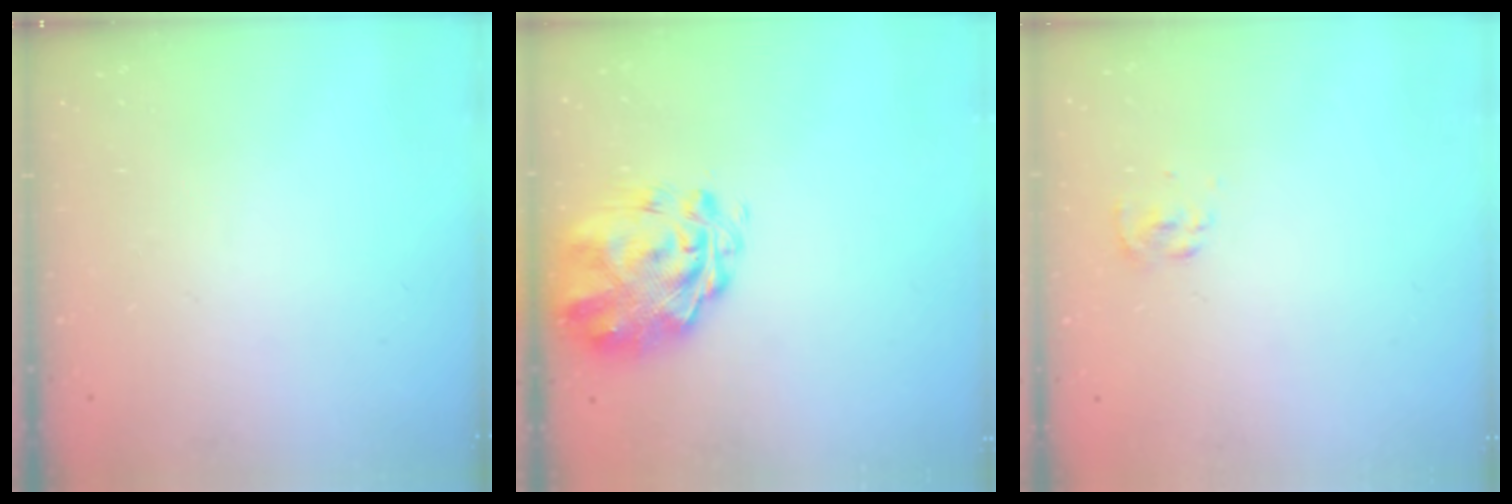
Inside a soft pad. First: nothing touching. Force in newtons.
{"total": 3.3, "press": 2.9, "slide": 1.5}
{"total": 2.3, "press": 2.1, "slide": 0.9}